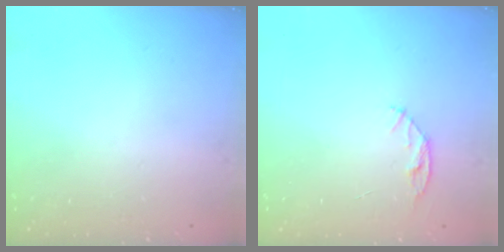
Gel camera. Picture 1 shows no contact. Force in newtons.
{"total": 4.8, "press": 4.8, "slide": 0.5}